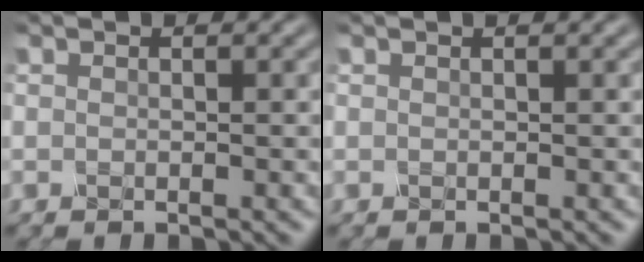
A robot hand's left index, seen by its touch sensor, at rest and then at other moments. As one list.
[{"total": 0.6, "force": [0.4, 0.1, 0.4], "torque": [-0.008, 0.000, 0.002]}]